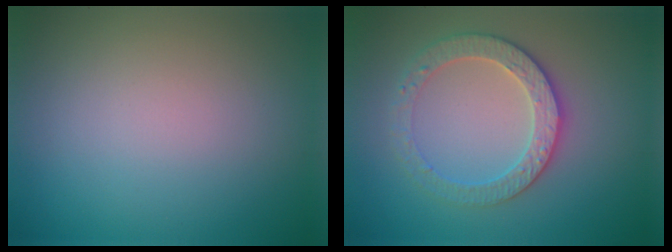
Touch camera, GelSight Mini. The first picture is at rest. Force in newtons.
{"total": 3.4, "press": 3.4, "slide": 0.5}